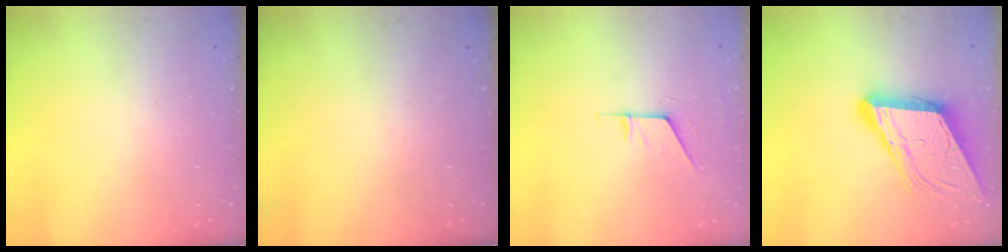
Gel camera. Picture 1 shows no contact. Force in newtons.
{"total": 0.0}
{"total": 5.8, "press": 5.8, "slide": 0.6}
{"total": 15.9, "press": 15.4, "slide": 4.0}